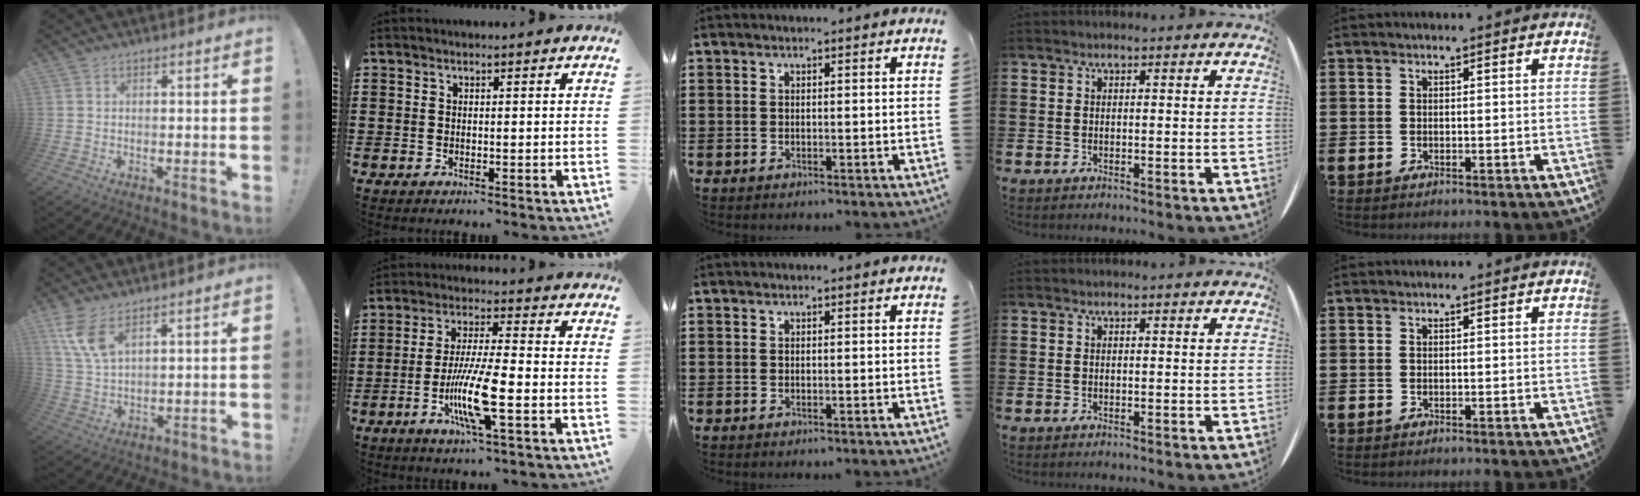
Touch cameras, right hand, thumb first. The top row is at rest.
{"thumb": {"total": 8.3, "force": [5.1, 3.1, 5.8], "torque": [-0.120, -0.018, 0.095]}, "index": {"total": 10.4, "force": [-3.5, 1.6, 9.7], "torque": [-0.197, -0.015, -0.068]}}